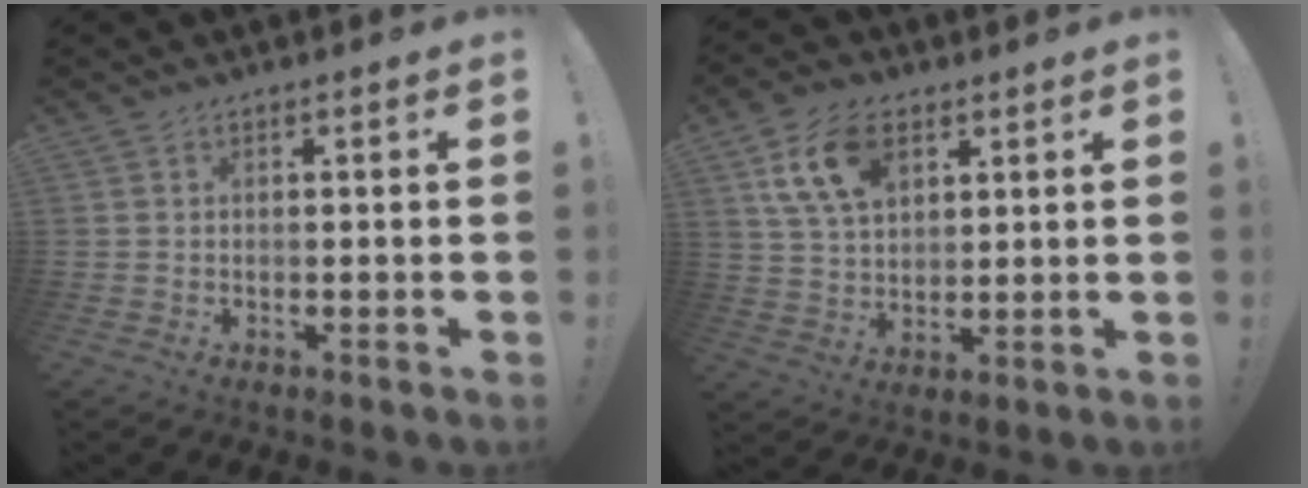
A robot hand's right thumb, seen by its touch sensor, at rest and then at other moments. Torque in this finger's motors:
{"motor_torque": [0.40, 0.43, 0.10, 0.05, 0.07]}